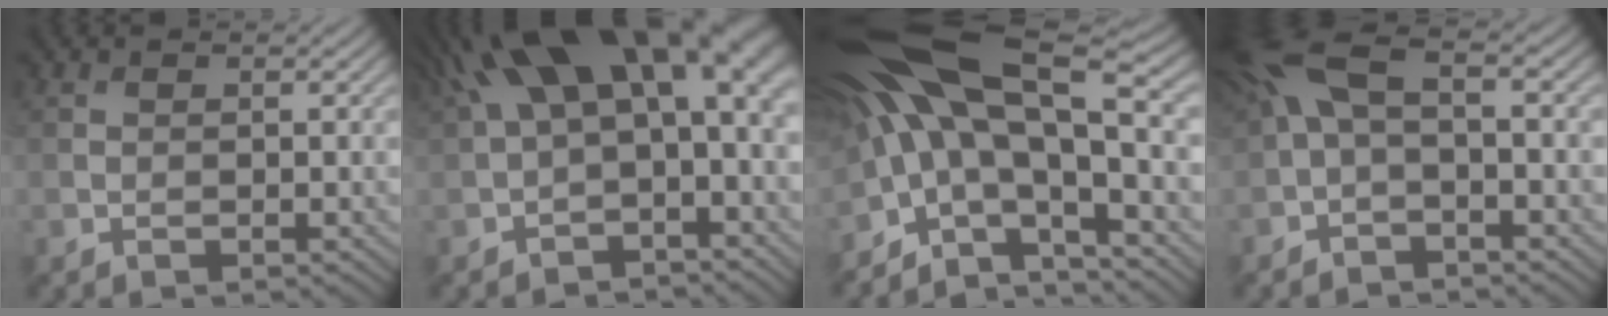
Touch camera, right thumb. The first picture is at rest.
{"total": 15.2, "force": [3.9, 7.1, 12.8], "torque": [-0.217, 0.020, 0.076]}
{"total": 14.9, "force": [-1.5, 6.3, 13.4], "torque": [-0.249, 0.006, -0.023]}
{"total": 7.5, "force": [0.2, 3.2, 6.8], "torque": [-0.172, 0.011, -0.002]}